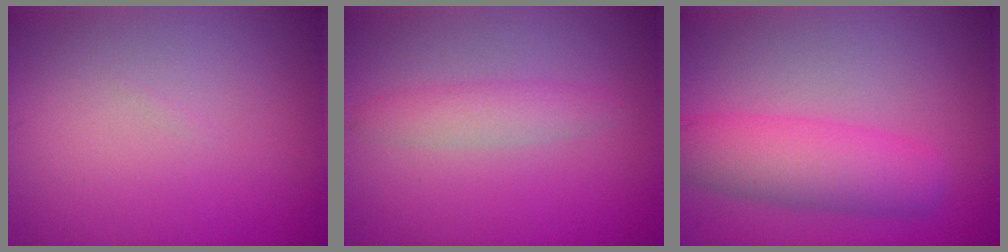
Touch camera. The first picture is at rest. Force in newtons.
{"total": 2.0, "press": 2.0, "slide": 0.1}
{"total": 6.0, "press": 6.0, "slide": 0.1}